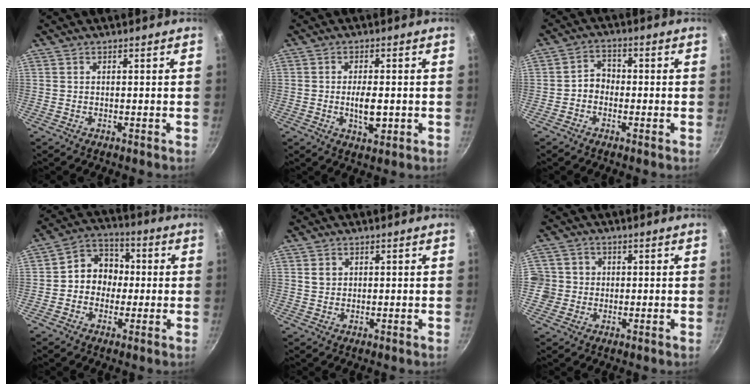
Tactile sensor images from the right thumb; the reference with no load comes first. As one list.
[{"total": 5.3, "force": [-0.7, 2.2, 4.8], "torque": [-0.076, -0.001, -0.011]}, {"total": 3.5, "force": [-1.2, 2.8, 1.7], "torque": [-0.007, 0.021, -0.028]}, {"total": 9.3, "force": [-0.3, 8.1, 4.5], "torque": [-0.023, 0.028, -0.024]}, {"total": 1.8, "force": [0.6, 1.5, 0.7], "torque": [-0.006, 0.002, 0.011]}, {"total": 5.6, "force": [-0.2, 5.5, 1.2], "torque": [0.013, 0.008, -0.009]}]